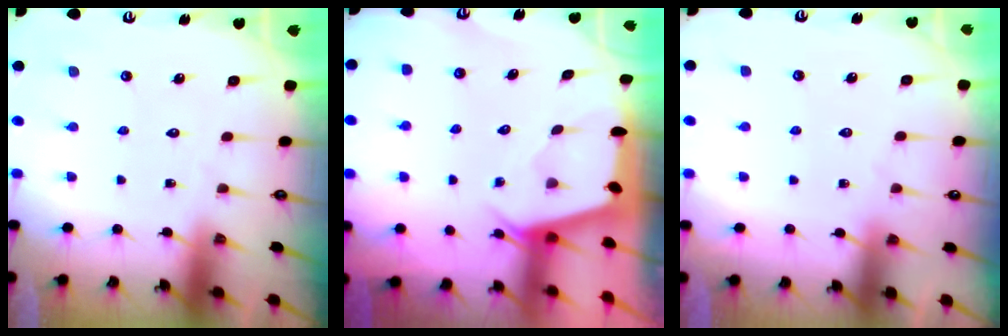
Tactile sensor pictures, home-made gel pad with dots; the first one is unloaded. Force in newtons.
{"total": 2.2, "press": 2.2, "slide": 0.4}
{"total": 3.4, "press": 3.4, "slide": 0.5}